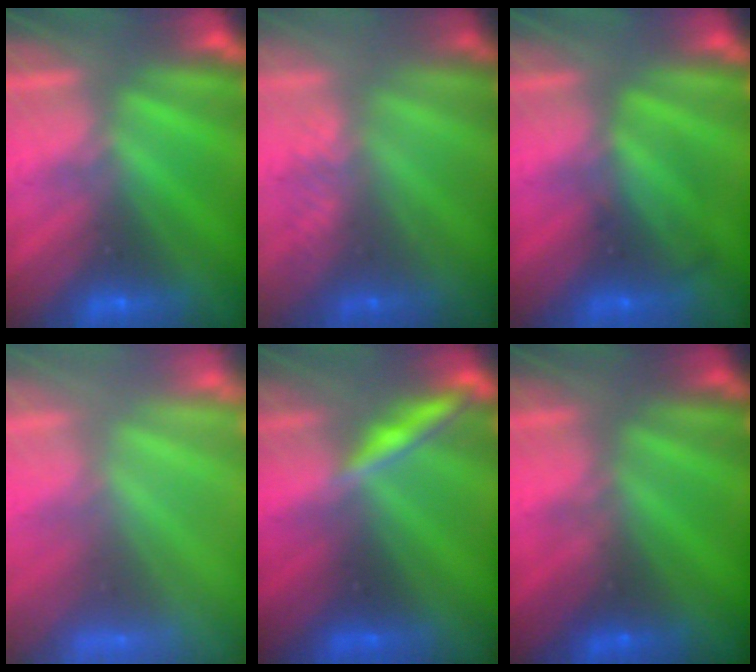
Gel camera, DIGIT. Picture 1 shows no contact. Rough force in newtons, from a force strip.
{"total": 2.6}
{"total": 2.4}
{"total": 9.3}
{"total": 1.9}
{"total": 2.2}